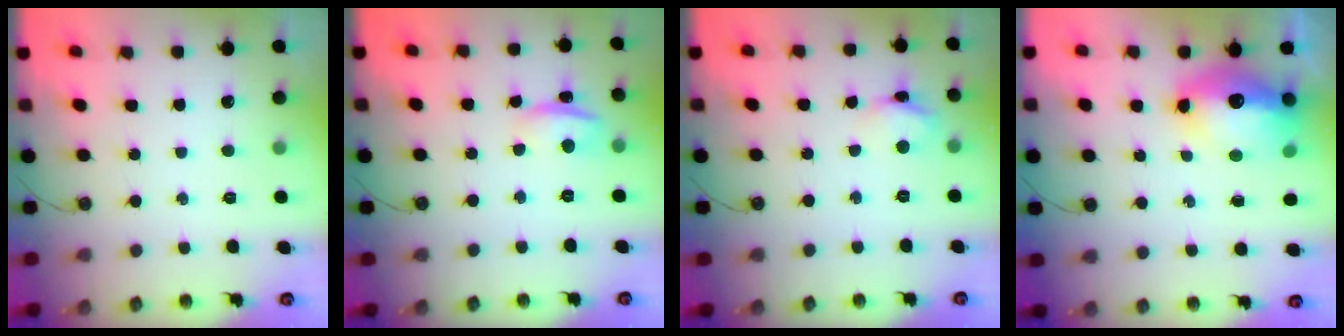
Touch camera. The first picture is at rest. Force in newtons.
{"total": 7.8, "press": 2.9, "slide": 7.2}
{"total": 5.6, "press": 5.6, "slide": 0.5}
{"total": 16.6, "press": 16.5, "slide": 1.5}